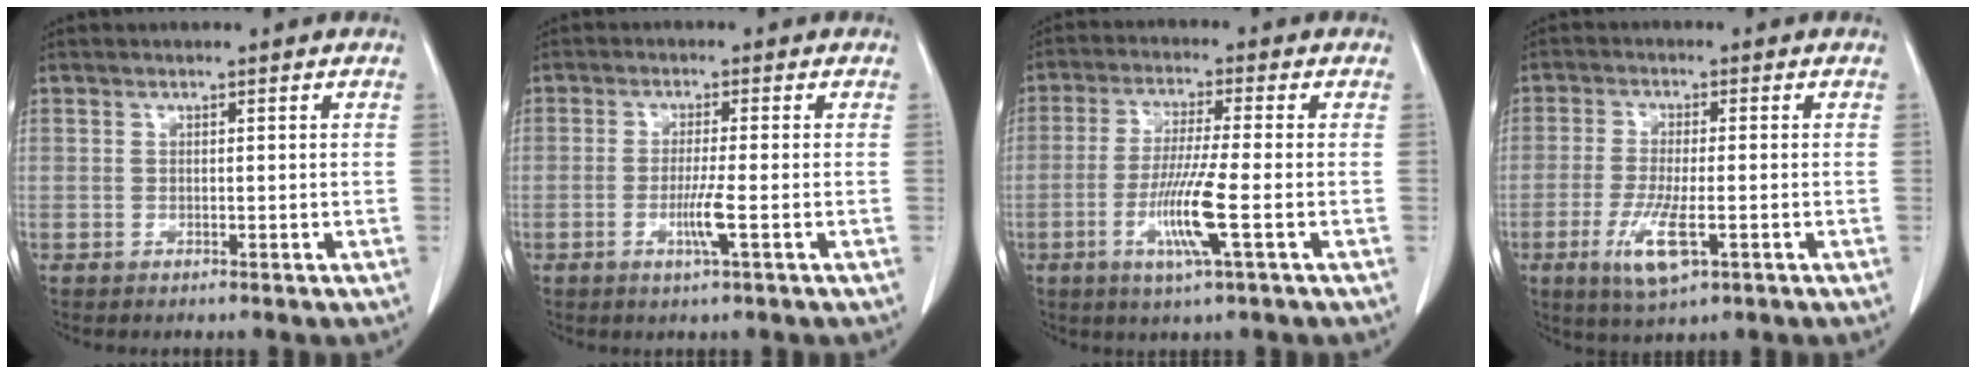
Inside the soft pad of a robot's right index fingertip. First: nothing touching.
{"total": 3.9, "force": [-1.2, -0.4, 3.7], "torque": [-0.074, -0.009, -0.024]}
{"total": 8.6, "force": [-2.6, -0.6, 8.1], "torque": [-0.161, -0.017, -0.052]}
{"total": 7.2, "force": [-2.8, 1.3, 6.5], "torque": [-0.132, -0.017, -0.047]}